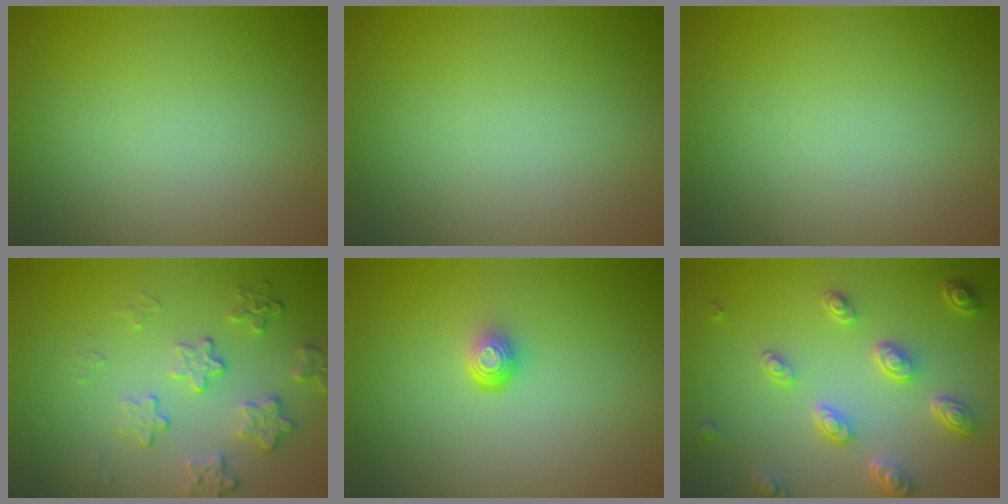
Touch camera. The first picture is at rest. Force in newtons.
{"total": 0.0}
{"total": 0.0}
{"total": 4.2, "press": 3.1, "slide": 2.9}
{"total": 1.5, "press": 0.9, "slide": 1.2}
{"total": 4.8, "press": 3.8, "slide": 3.0}